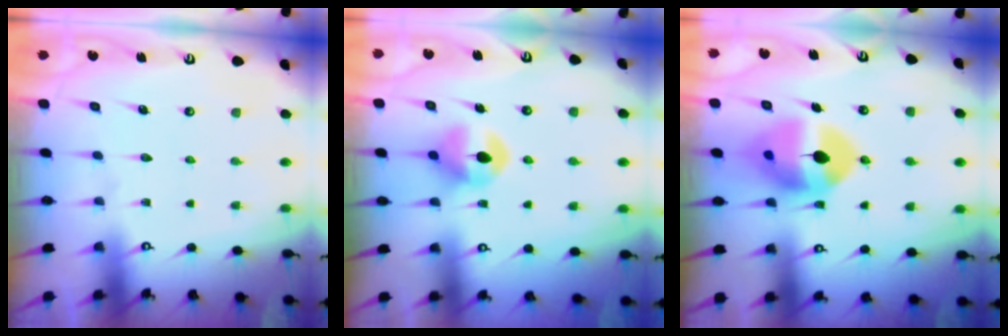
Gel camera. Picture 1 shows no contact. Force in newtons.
{"total": 8.5, "press": 8.4, "slide": 0.4}
{"total": 12.2, "press": 12.1, "slide": 2.0}